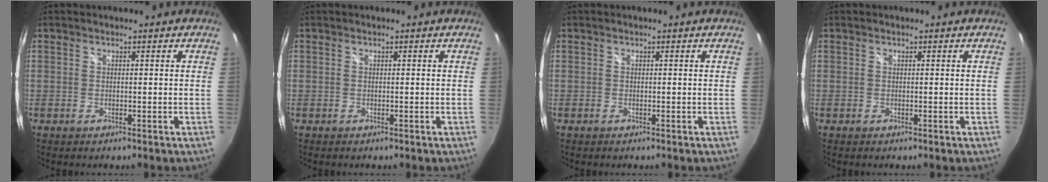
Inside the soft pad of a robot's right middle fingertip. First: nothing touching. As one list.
[{"total": 0.0}, {"total": 0.0}, {"total": 0.0}]